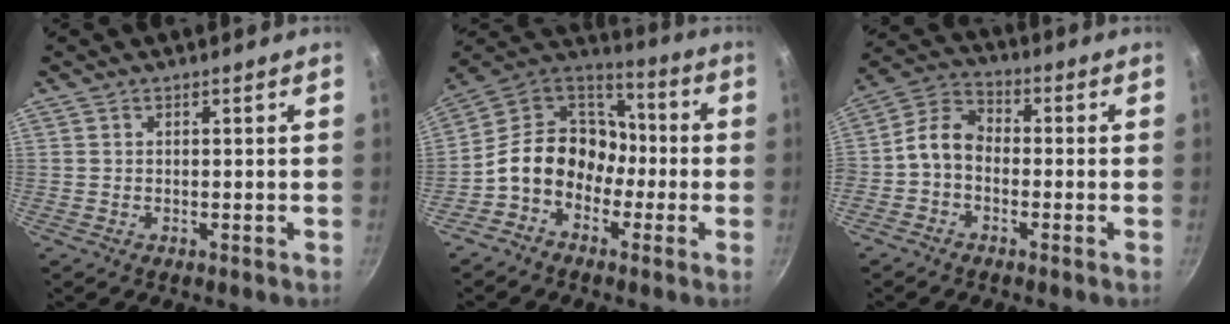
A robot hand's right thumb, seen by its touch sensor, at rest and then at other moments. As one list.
[{"total": 15.4, "force": [-3.9, 12.3, 8.4], "torque": [-0.096, 0.066, -0.096]}, {"total": 7.0, "force": [-1.7, 5.0, 4.7], "torque": [-0.086, 0.036, -0.051]}]